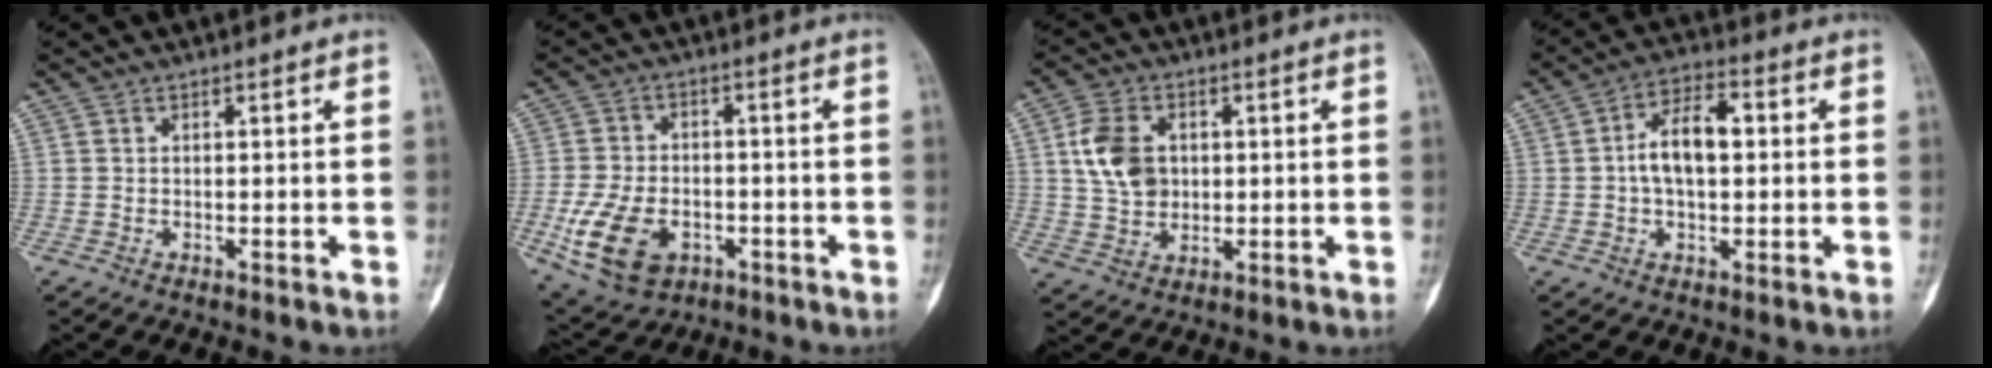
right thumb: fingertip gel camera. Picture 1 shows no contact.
{"total": 12.8, "force": [-4.3, 8.5, 8.5], "torque": [-0.157, 0.011, -0.066]}
{"total": 9.2, "force": [1.7, 6.7, 6.2], "torque": [-0.109, 0.000, 0.037]}
{"total": 9.3, "force": [0.5, 5.0, 7.8], "torque": [-0.130, 0.023, 0.001]}